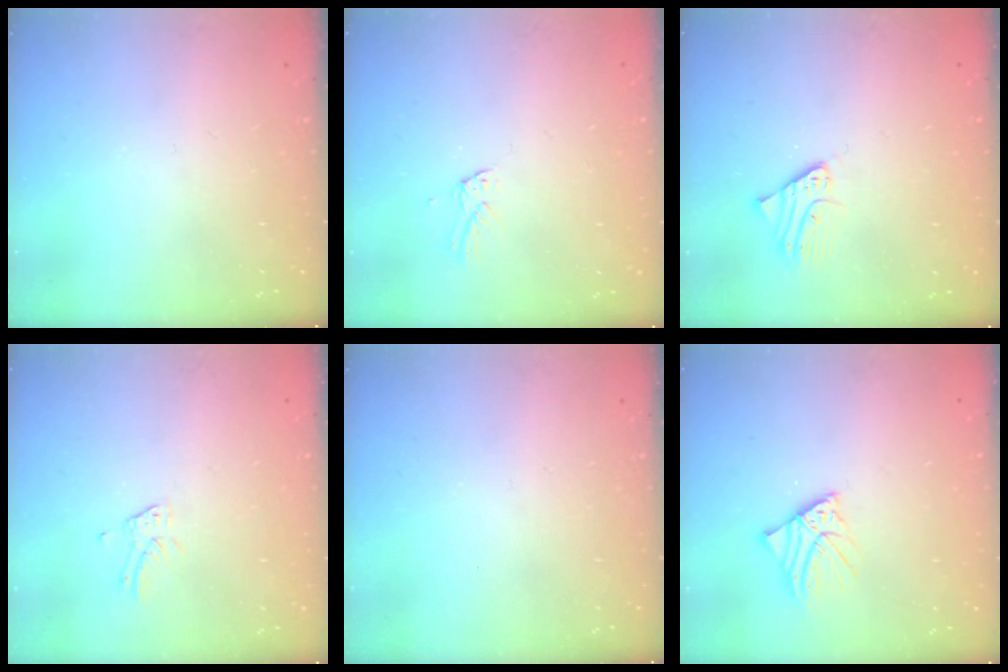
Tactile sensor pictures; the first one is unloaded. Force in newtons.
{"total": 1.5, "press": 1.5, "slide": 0.1}
{"total": 2.1, "press": 2.1, "slide": 0.1}
{"total": 1.9, "press": 1.9, "slide": 0.2}
{"total": 0.0}
{"total": 4.5, "press": 4.5, "slide": 0.5}